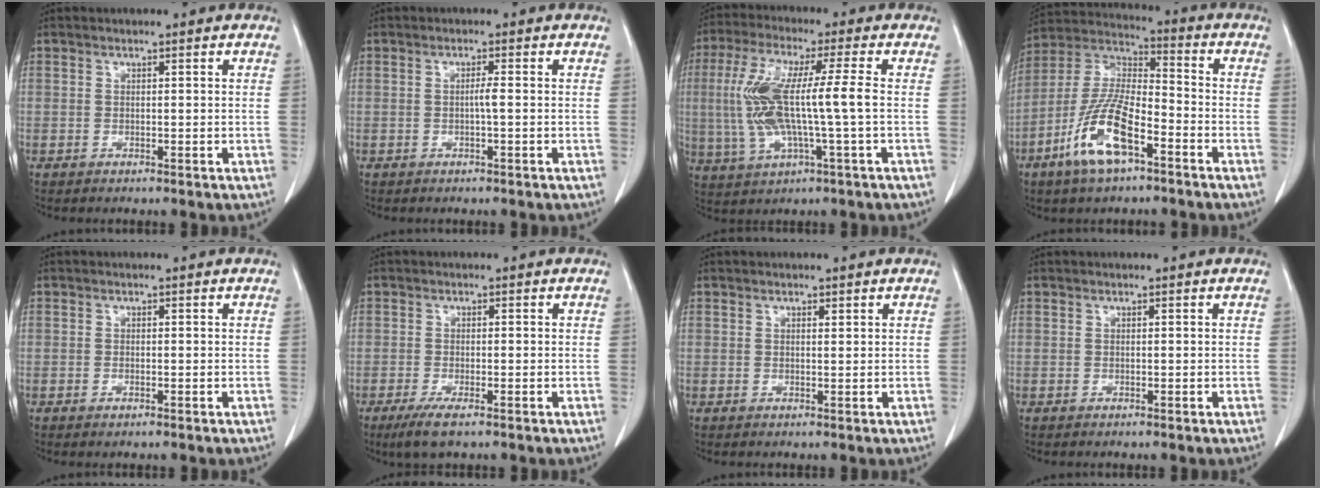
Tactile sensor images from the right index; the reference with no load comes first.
{"total": 1.3, "force": [-0.2, -0.2, 1.3], "torque": [-0.024, 0.001, -0.004]}
{"total": 12.4, "force": [-0.2, 1.1, 12.3], "torque": [-0.264, 0.012, -0.005]}
{"total": 13.2, "force": [-6.5, 3.9, 10.8], "torque": [-0.228, -0.002, -0.123]}
{"total": 0.7, "force": [-0.4, 0.2, 0.6], "torque": [-0.012, -0.001, -0.004]}
{"total": 3.9, "force": [-2.5, 0.7, 2.9], "torque": [-0.060, -0.010, -0.042]}
{"total": 0.6, "force": [0.4, 0.2, 0.3], "torque": [-0.009, -0.004, 0.006]}
{"total": 0.0}